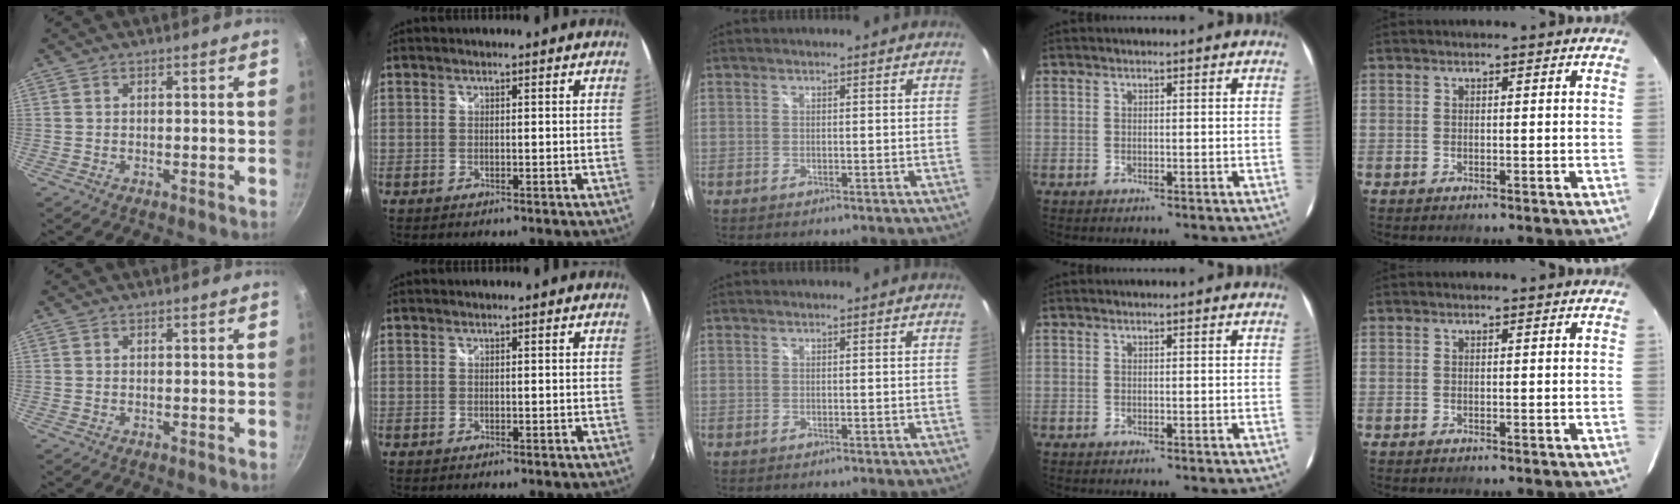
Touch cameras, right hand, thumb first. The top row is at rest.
{}